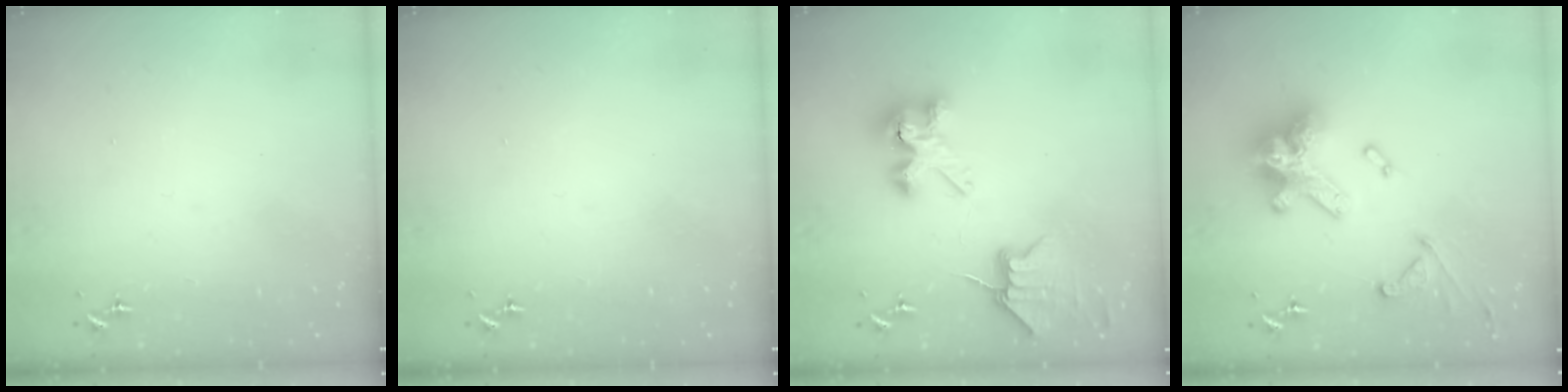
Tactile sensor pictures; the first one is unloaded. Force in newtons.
{"total": 0.0}
{"total": 7.4, "press": 7.4, "slide": 0.3}
{"total": 19.9, "press": 19.7, "slide": 2.2}